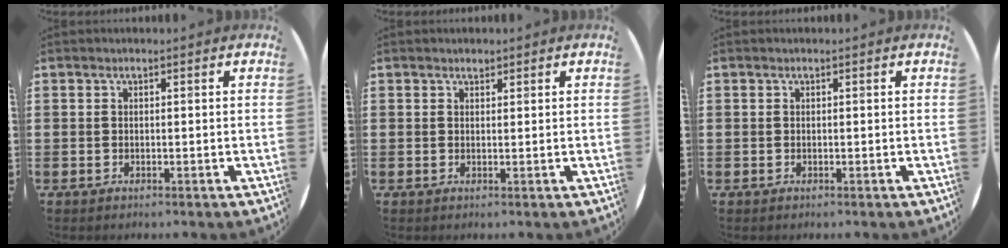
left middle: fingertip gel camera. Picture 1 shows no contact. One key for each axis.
{"total": 0.8, "fx": 0.8, "fy": 0.2, "fz": 0.0, "tx": 0.007, "ty": -0.001, "tz": 0.013}
{"total": 0.0}